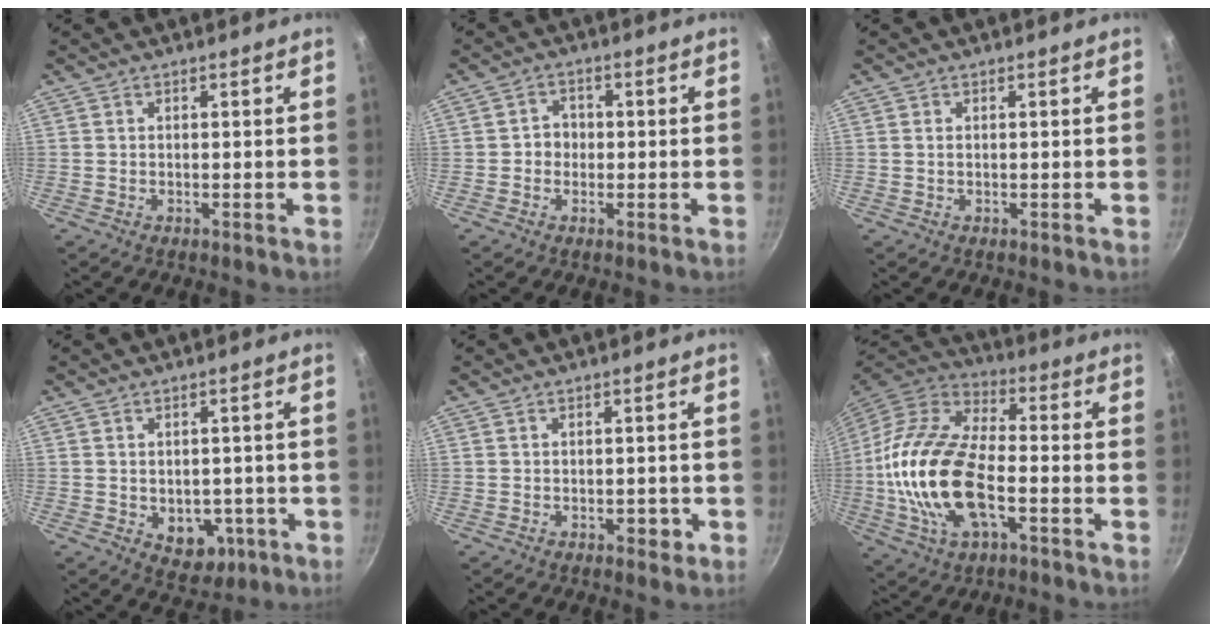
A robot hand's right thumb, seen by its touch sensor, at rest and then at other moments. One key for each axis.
{"total": 3.3, "fx": -0.4, "fy": 3.0, "fz": 1.4, "tx": 0.002, "ty": 0.010, "tz": -0.010}
{"total": 0.6, "fx": 0.1, "fy": 0.3, "fz": 0.5, "tx": -0.009, "ty": 0.001, "tz": 0.001}
{"total": 7.3, "fx": -2.0, "fy": 5.4, "fz": 4.6, "tx": -0.033, "ty": 0.005, "tz": -0.012}
{"total": 2.4, "fx": -0.9, "fy": 1.5, "fz": 1.6, "tx": -0.004, "ty": 0.010, "tz": -0.008}
{"total": 21.7, "fx": -4.1, "fy": 11.0, "fz": 18.3, "tx": -0.354, "ty": 0.027, "tz": -0.085}